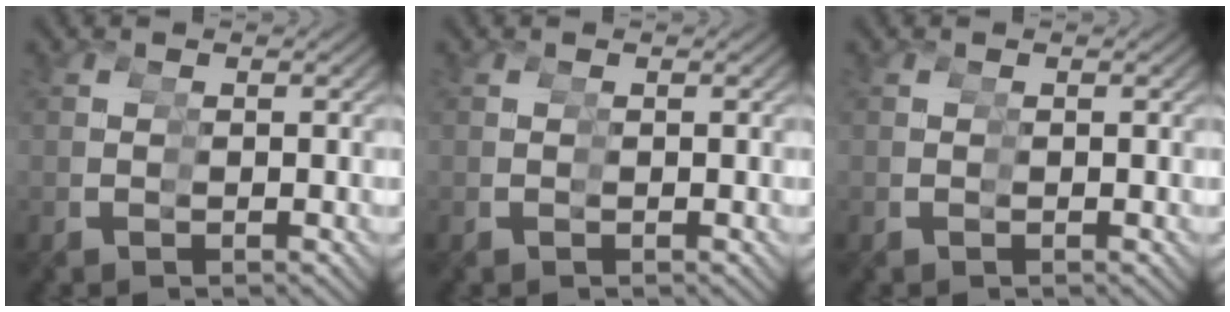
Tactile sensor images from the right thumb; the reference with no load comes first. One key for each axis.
{"total": 0.0}
{"total": 0.0}